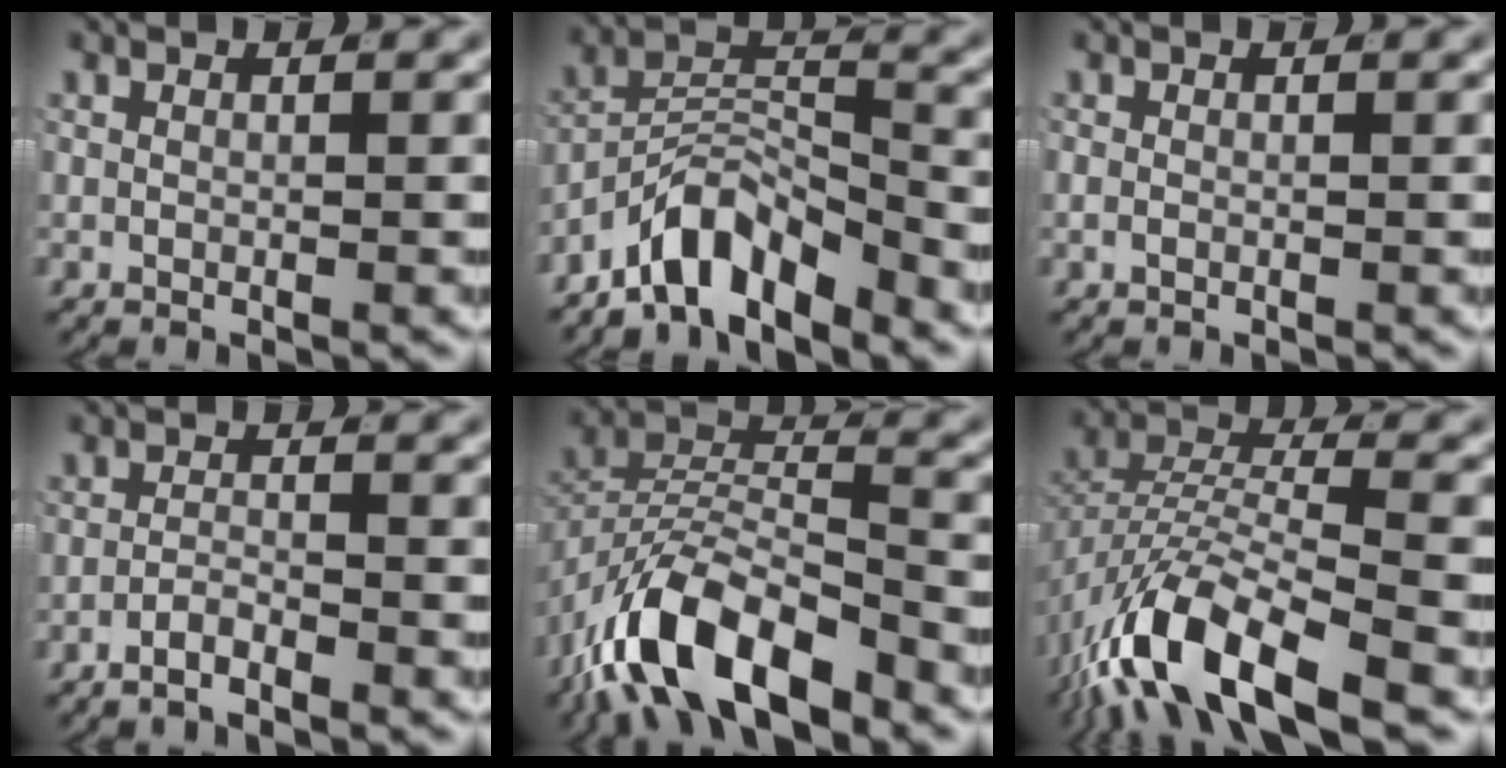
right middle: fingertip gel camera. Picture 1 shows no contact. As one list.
[{"total": 8.3, "force": [-5.8, 3.5, 4.8], "torque": [-0.052, 0.001, -0.104]}, {"total": 0.8, "force": [-0.4, 0.5, 0.4], "torque": [-0.009, -0.001, -0.005]}, {"total": 2.2, "force": [-2.1, 0.4, 0.6], "torque": [-0.013, -0.004, -0.041]}, {"total": 10.5, "force": [-5.9, 5.1, 7.1], "torque": [-0.124, -0.021, -0.095]}, {"total": 10.2, "force": [-4.8, 4.7, 7.6], "torque": [-0.151, -0.024, -0.070]}]